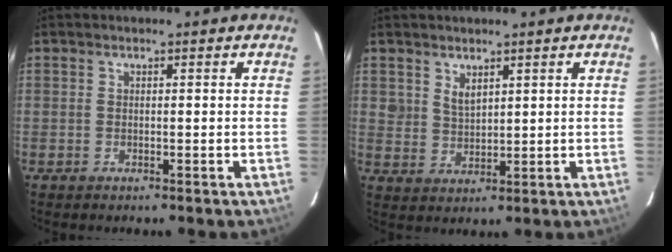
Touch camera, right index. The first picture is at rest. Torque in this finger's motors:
{"motor_torque": [-0.01, 0.09, 0.01, 0.03]}